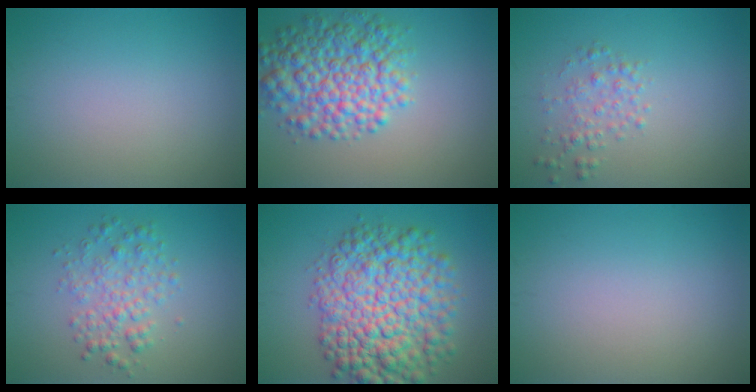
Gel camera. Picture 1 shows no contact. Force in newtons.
{"total": 7.3, "press": 7.3, "slide": 0.1}
{"total": 1.9, "press": 1.9, "slide": 0.0}
{"total": 3.3, "press": 3.3, "slide": 0.1}
{"total": 11.0, "press": 11.0, "slide": 0.2}
{"total": 0.0}